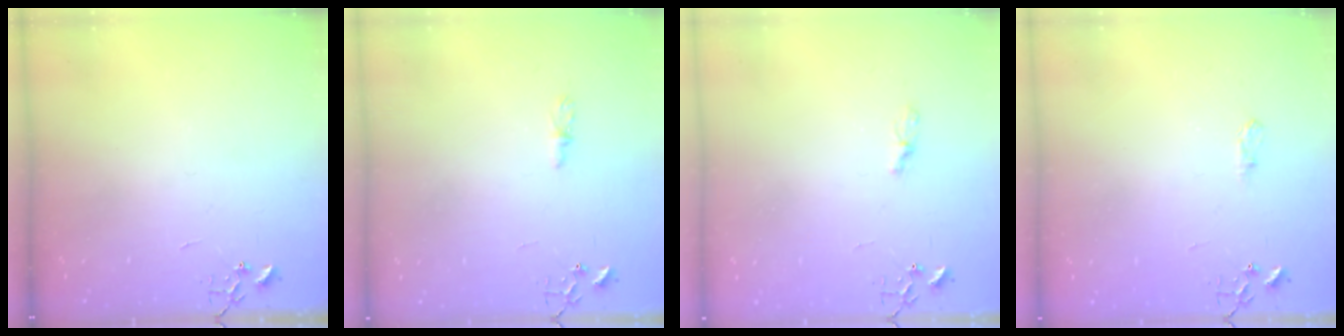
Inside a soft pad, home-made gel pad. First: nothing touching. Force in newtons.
{"total": 4.4, "press": 4.3, "slide": 0.5}
{"total": 4.4, "press": 4.4, "slide": 0.6}
{"total": 6.8, "press": 6.8, "slide": 0.6}